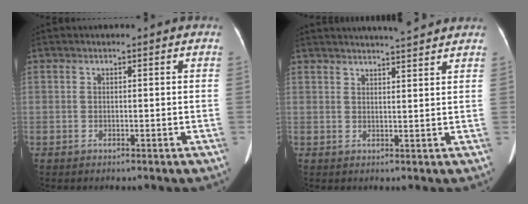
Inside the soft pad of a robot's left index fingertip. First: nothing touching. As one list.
[{"total": 8.0, "force": [7.6, -0.5, 2.7], "torque": [-0.038, 0.003, 0.093]}]